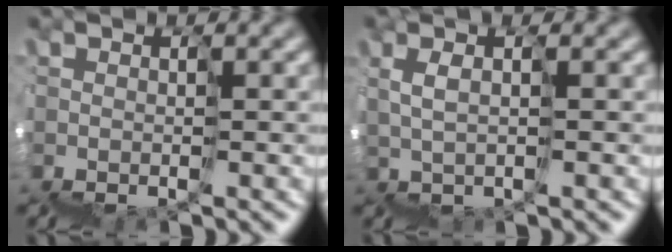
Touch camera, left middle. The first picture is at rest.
{"total": 2.7, "force": [2.6, 0.0, 0.6], "torque": [0.012, 0.028, 0.044]}